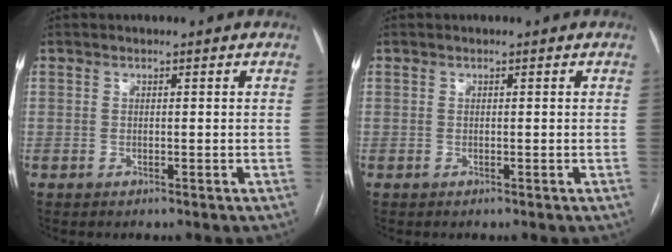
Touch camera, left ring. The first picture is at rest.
{"total": 0.0}